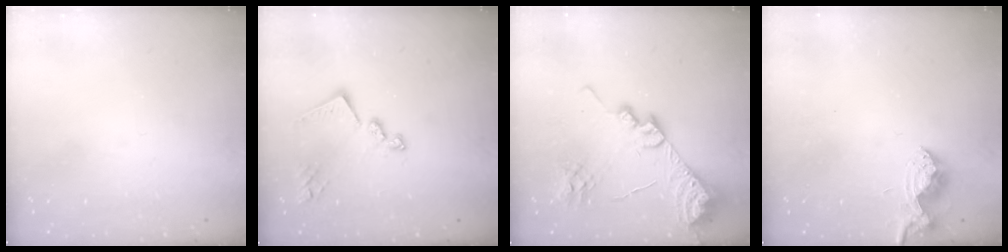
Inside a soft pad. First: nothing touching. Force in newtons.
{"total": 13.6, "press": 13.6, "slide": 1.0}
{"total": 21.7, "press": 21.6, "slide": 2.7}
{"total": 7.1, "press": 7.0, "slide": 0.7}